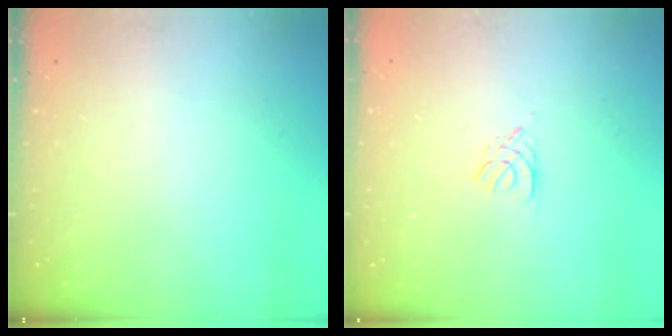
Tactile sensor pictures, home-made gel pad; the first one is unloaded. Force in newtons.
{"total": 2.6, "press": 2.5, "slide": 0.5}